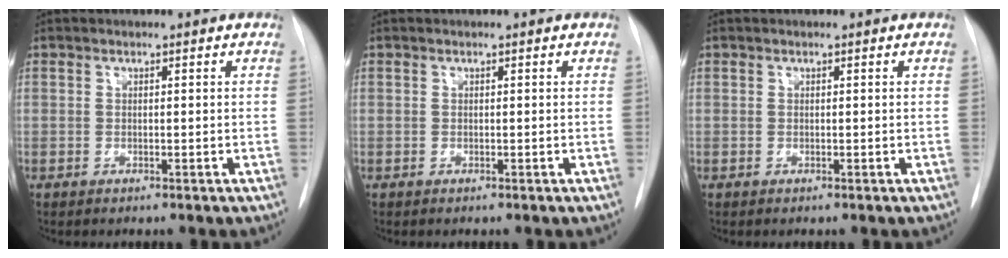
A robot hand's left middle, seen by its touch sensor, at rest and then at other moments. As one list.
[{"total": 0.0}, {"total": 0.0}]